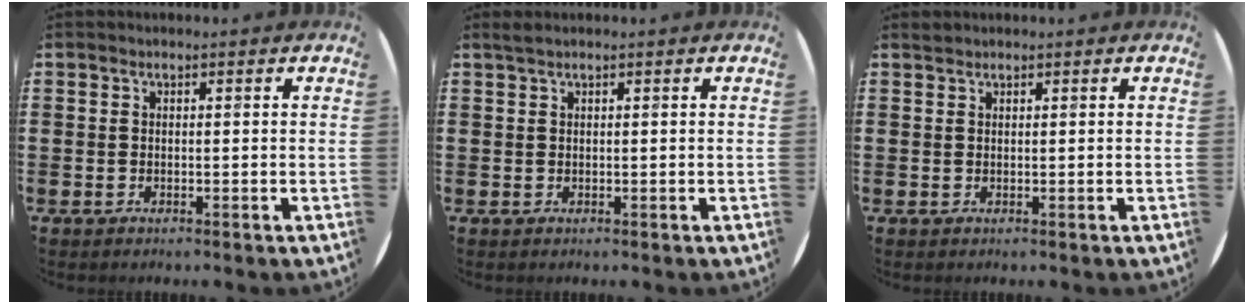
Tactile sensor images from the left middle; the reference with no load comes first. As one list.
[{"total": 0.5, "force": [0.4, -0.1, 0.3], "torque": [-0.006, 0.000, 0.008]}, {"total": 0.5, "force": [0.5, 0.0, -0.1], "torque": [0.000, 0.002, 0.011]}]